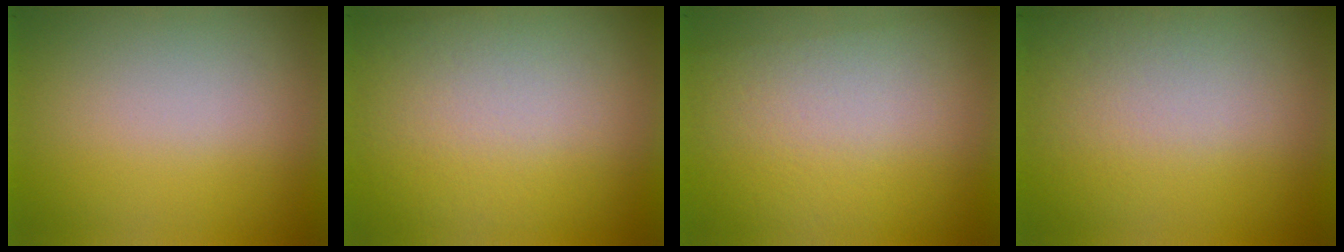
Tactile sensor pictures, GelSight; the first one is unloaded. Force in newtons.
{"total": 2.6}
{"total": 2.8}
{"total": 2.1}